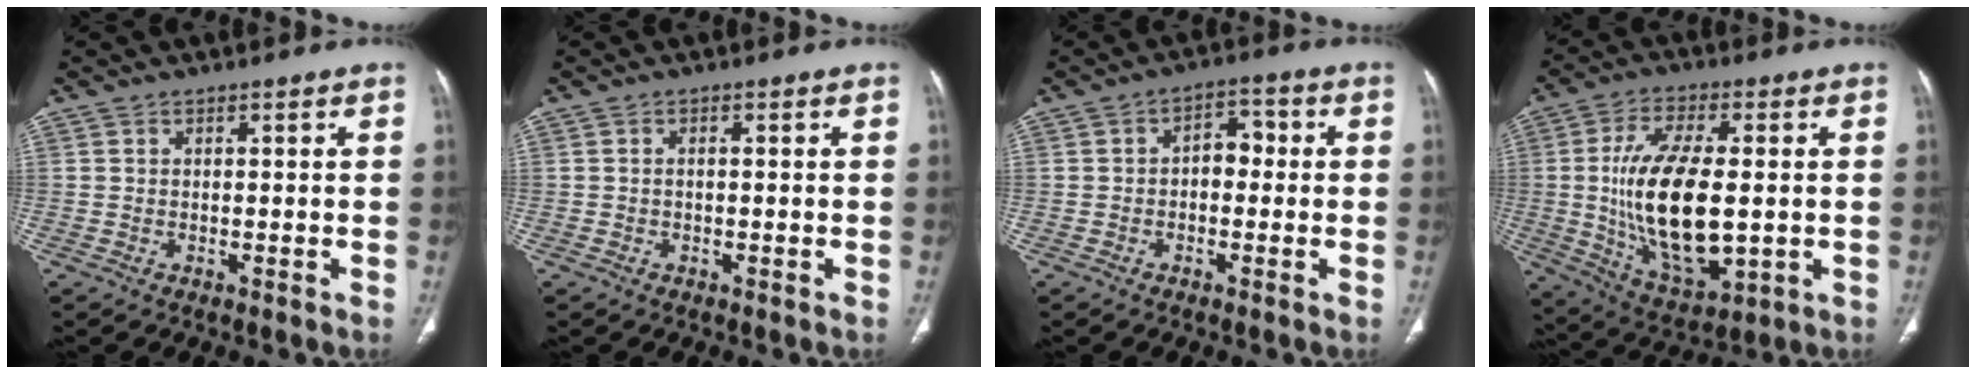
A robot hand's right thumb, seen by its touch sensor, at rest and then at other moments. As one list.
[{"total": 0.5, "force": [-0.1, 0.2, 0.5], "torque": [-0.012, 0.000, -0.004]}, {"total": 4.6, "force": [-0.2, 3.0, 3.5], "torque": [-0.031, 0.014, -0.014]}, {"total": 19.4, "force": [-0.4, 8.9, 17.2], "torque": [-0.313, -0.013, 0.006]}]